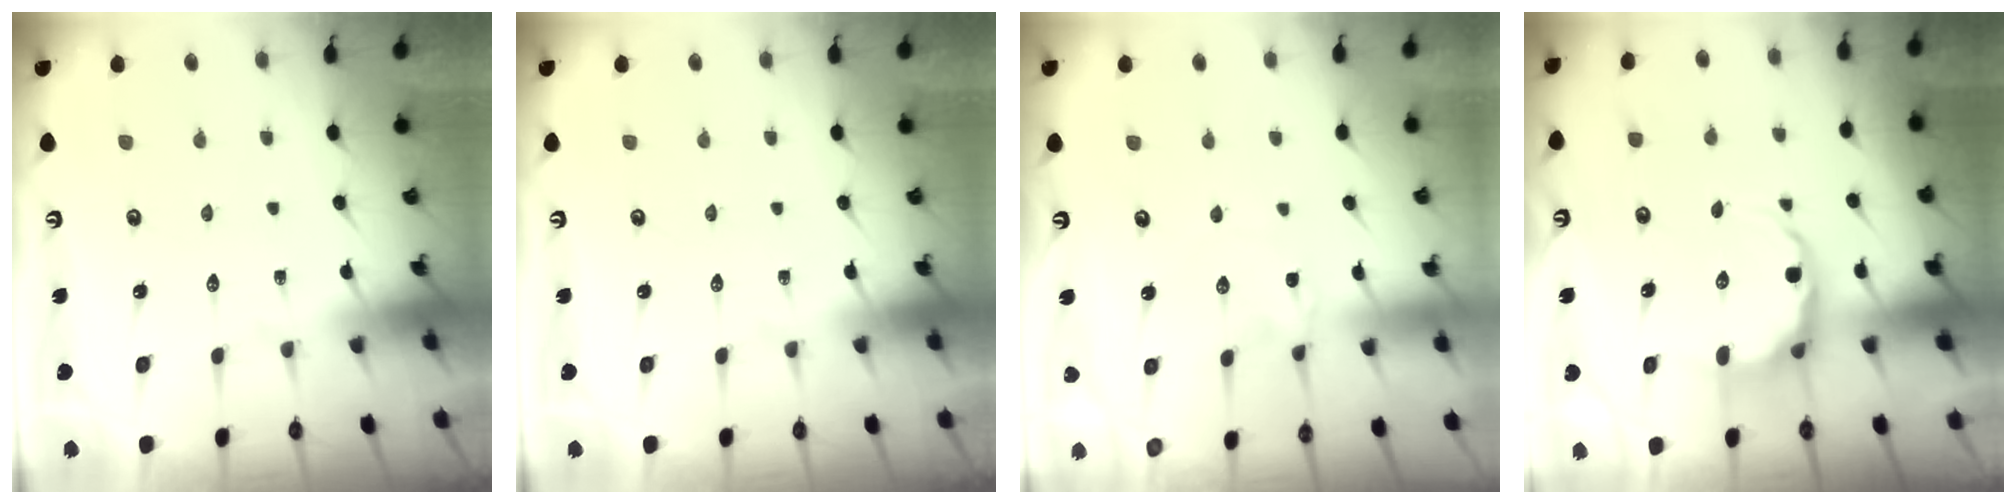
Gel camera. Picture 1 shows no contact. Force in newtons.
{"total": 0.0}
{"total": 2.4, "press": 2.4, "slide": 0.3}
{"total": 7.4, "press": 7.2, "slide": 1.6}